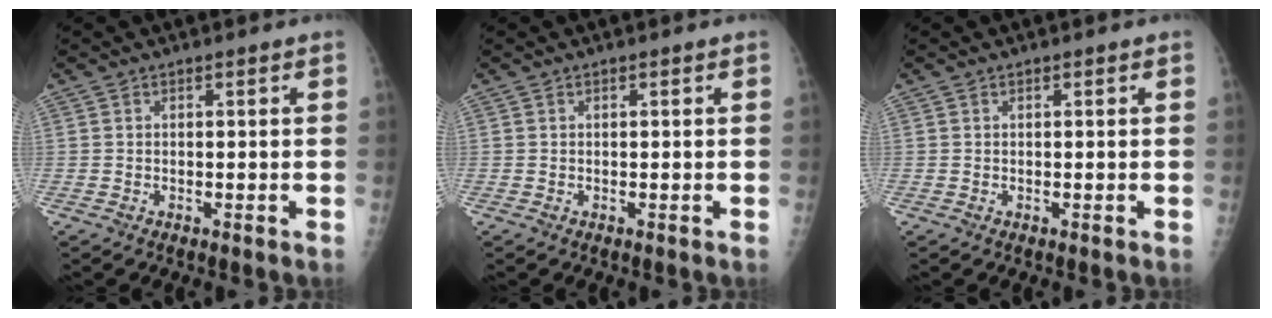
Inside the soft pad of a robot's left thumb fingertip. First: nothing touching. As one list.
[{"total": 0.0}, {"total": 0.0}]